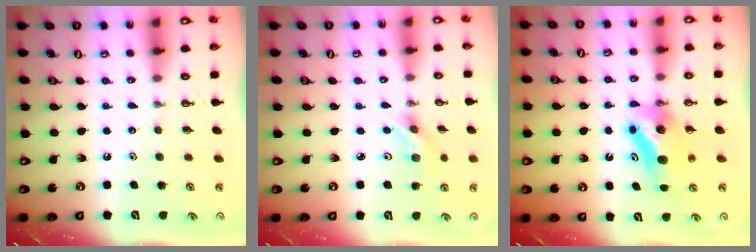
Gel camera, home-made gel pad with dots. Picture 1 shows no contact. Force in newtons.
{"total": 2.7, "press": 2.7, "slide": 0.3}
{"total": 9.2, "press": 8.9, "slide": 2.0}